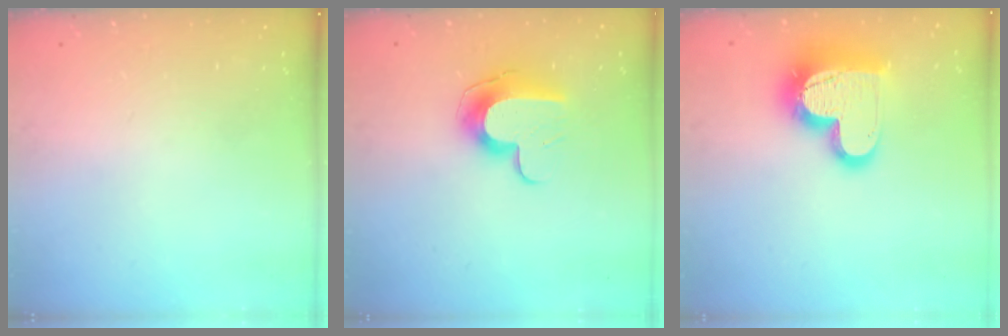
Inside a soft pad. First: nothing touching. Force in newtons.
{"total": 10.0, "press": 9.9, "slide": 1.1}
{"total": 17.1, "press": 17.0, "slide": 1.4}